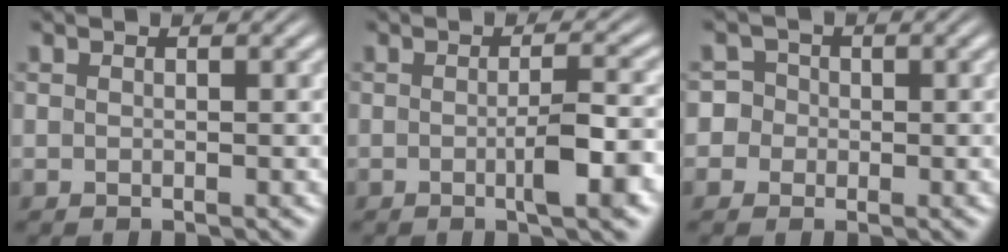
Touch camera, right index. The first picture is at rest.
{"total": 3.4, "force": [-1.1, 0.4, 3.2], "torque": [-0.044, 0.003, -0.024]}
{"total": 6.5, "force": [-0.9, 6.3, 1.7], "torque": [-0.060, -0.017, -0.025]}